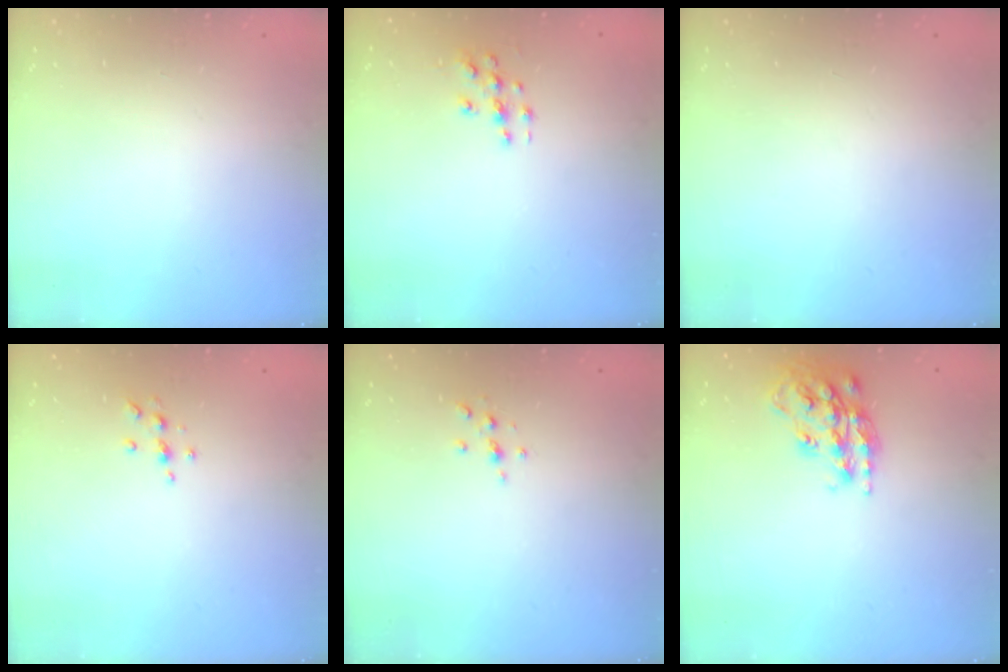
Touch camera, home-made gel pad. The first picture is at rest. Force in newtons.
{"total": 3.5, "press": 3.4, "slide": 0.2}
{"total": 0.0}
{"total": 4.6, "press": 4.6, "slide": 0.6}
{"total": 2.3, "press": 2.3, "slide": 0.2}
{"total": 18.0, "press": 17.9, "slide": 1.2}